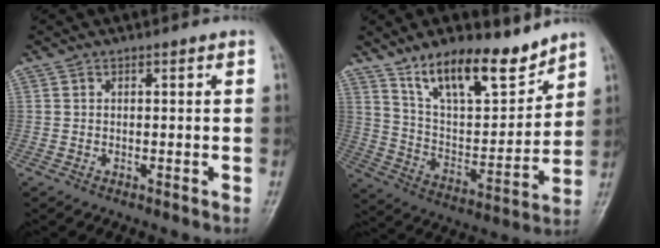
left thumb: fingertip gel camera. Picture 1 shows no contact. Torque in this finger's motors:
{"motor_torque": [0.30, 0.33, -0.46, -0.62, 0.14]}